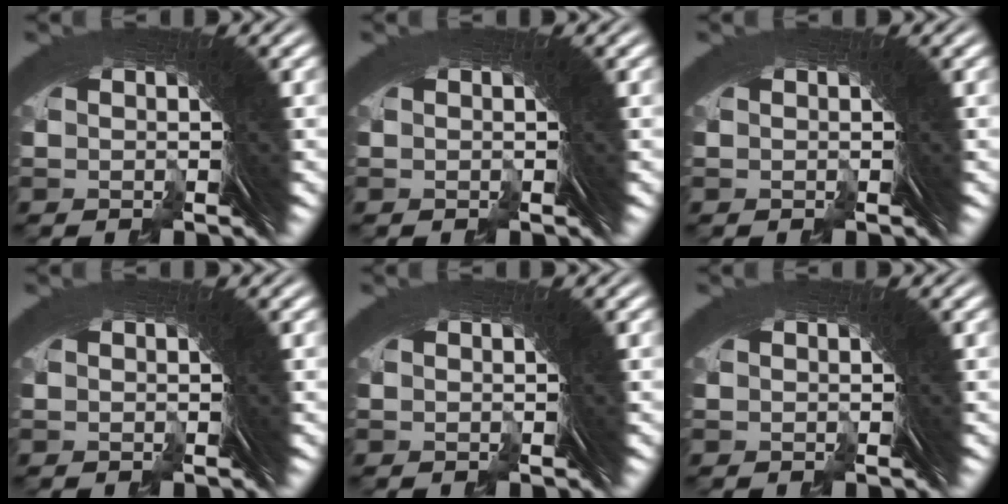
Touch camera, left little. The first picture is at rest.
{"total": 0.0}
{"total": 0.0}
{"total": 0.0}
{"total": 0.0}
{"total": 0.0}